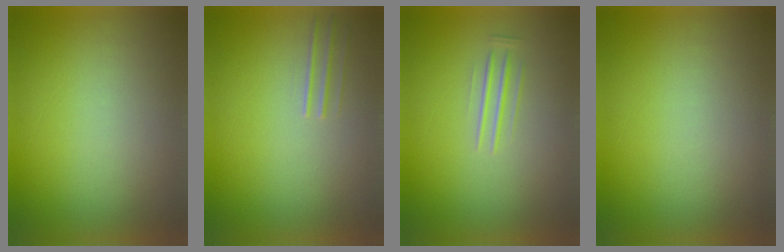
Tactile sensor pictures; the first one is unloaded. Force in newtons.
{"total": 1.1}
{"total": 1.2}
{"total": 1.2}